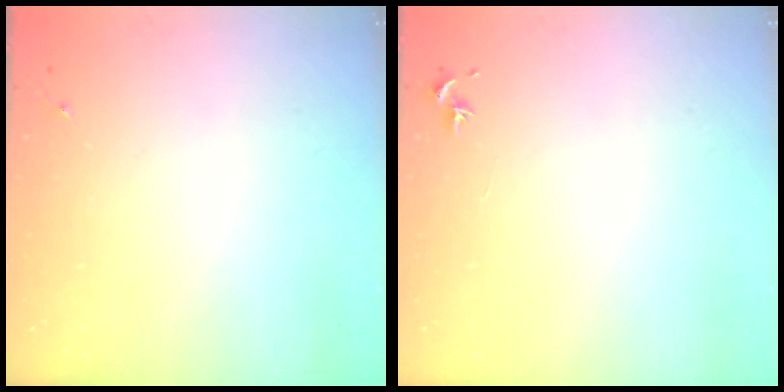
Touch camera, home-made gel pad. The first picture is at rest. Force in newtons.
{"total": 0.7, "press": 0.7, "slide": 0.3}